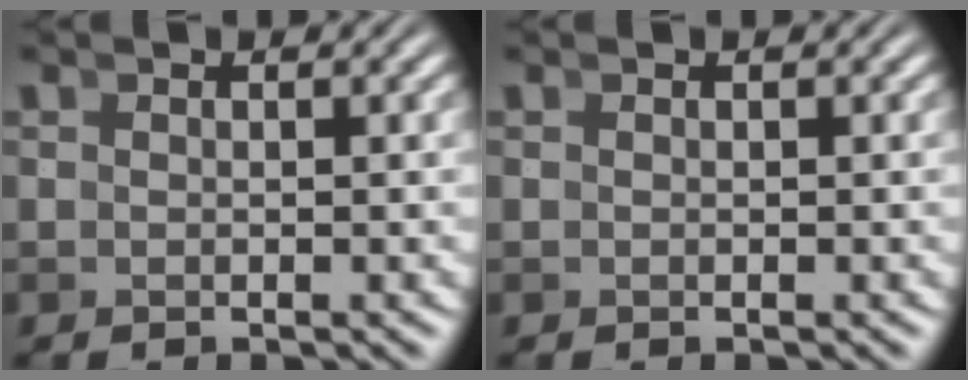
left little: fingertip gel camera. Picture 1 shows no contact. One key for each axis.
{"total": 0.0}